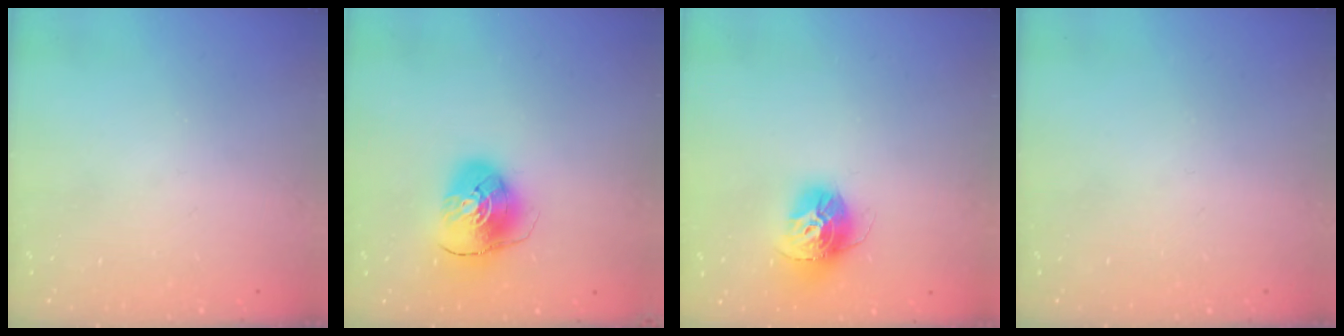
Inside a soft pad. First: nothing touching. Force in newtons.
{"total": 9.4, "press": 9.2, "slide": 1.5}
{"total": 13.8, "press": 13.8, "slide": 1.0}
{"total": 0.0}